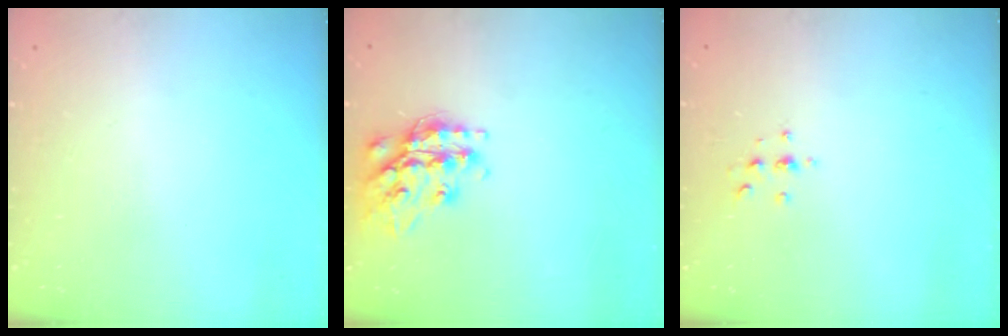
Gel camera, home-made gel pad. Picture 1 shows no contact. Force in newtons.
{"total": 16.9, "press": 16.9, "slide": 1.2}
{"total": 2.2, "press": 2.1, "slide": 0.2}